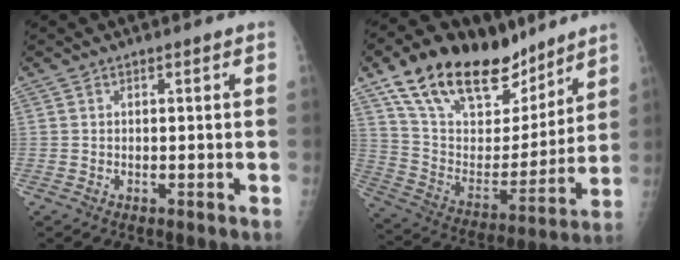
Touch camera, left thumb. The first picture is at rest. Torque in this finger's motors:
{"motor_torque": [0.57, 0.41, 1.45, -1.32, 0.40]}